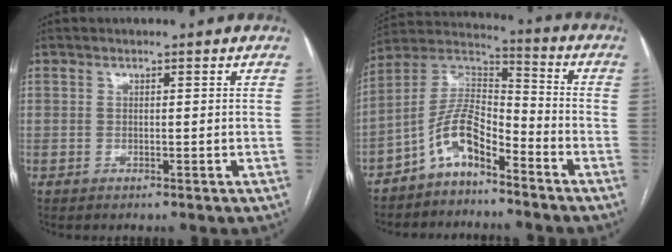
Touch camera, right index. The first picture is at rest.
{"total": 9.3, "force": [-5.8, 3.5, 6.4], "torque": [-0.137, 0.032, -0.115]}